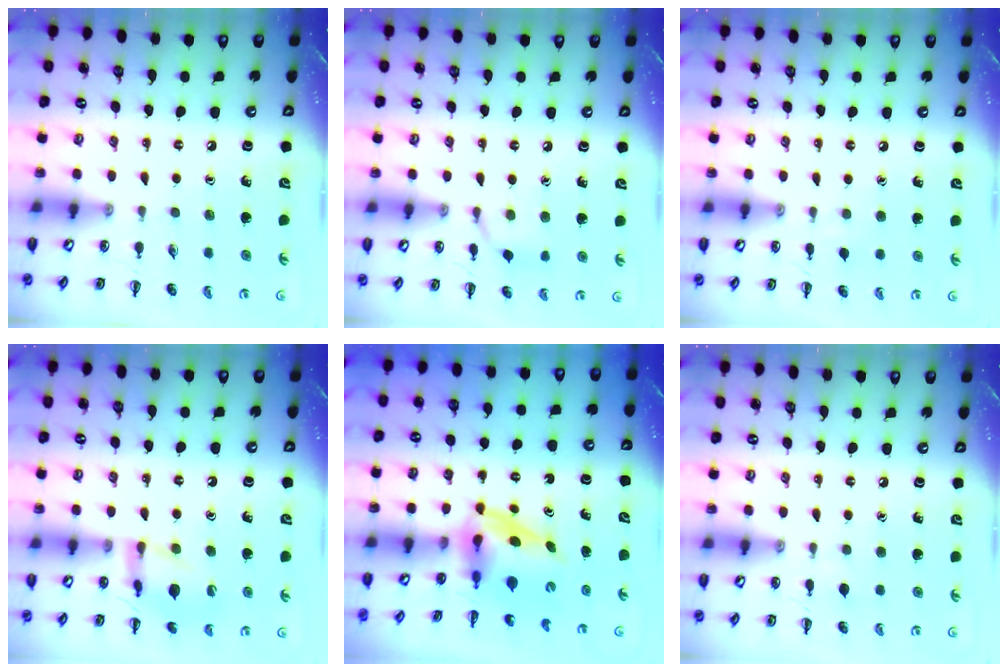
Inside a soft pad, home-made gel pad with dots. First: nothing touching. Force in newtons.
{"total": 7.1, "press": 7.0, "slide": 1.2}
{"total": 2.3, "press": 2.1, "slide": 0.9}
{"total": 13.8, "press": 13.8, "slide": 1.2}
{"total": 3.9, "press": 3.9, "slide": 0.8}
{"total": 2.7, "press": 2.5, "slide": 1.1}